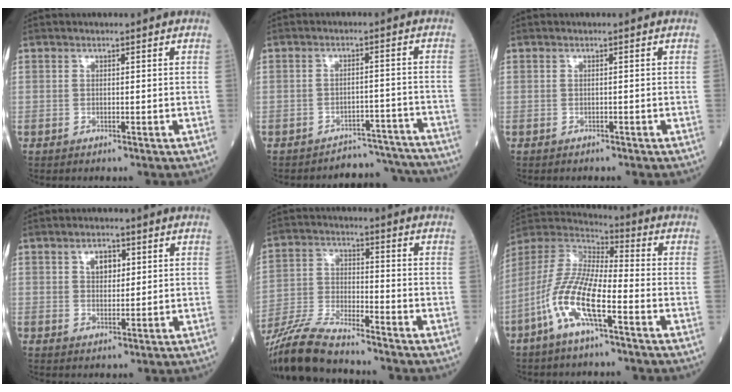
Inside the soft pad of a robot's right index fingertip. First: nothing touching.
{"total": 8.8, "force": [-8.5, 1.7, -1.6], "torque": [0.037, 0.042, -0.103]}
{"total": 0.6, "force": [-0.5, 0.2, 0.2], "torque": [-0.007, 0.000, -0.008]}
{"total": 3.5, "force": [1.3, 2.0, 2.5], "torque": [-0.040, 0.004, 0.023]}
{"total": 11.4, "force": [-10.4, 0.7, 4.8], "torque": [-0.094, -0.019, -0.197]}
{"total": 12.6, "force": [-5.4, 2.6, 11.1], "torque": [-0.241, 0.001, -0.110]}